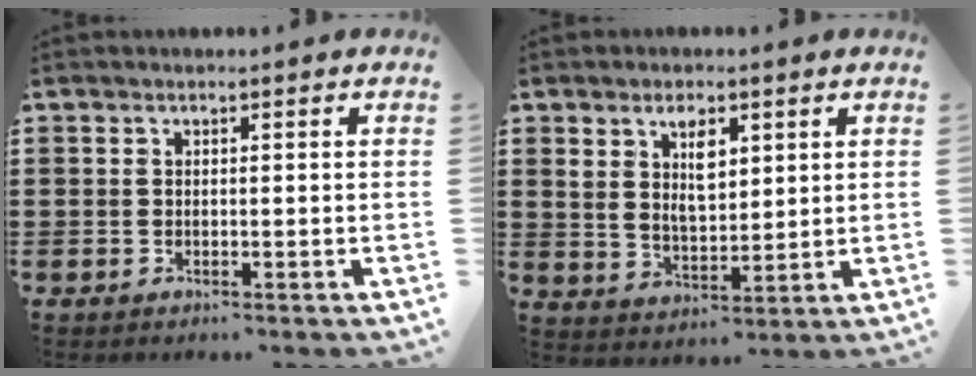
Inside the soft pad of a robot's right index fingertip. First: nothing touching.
{"total": 5.7, "force": [2.5, 2.8, 4.3], "torque": [-0.079, 0.002, 0.039]}